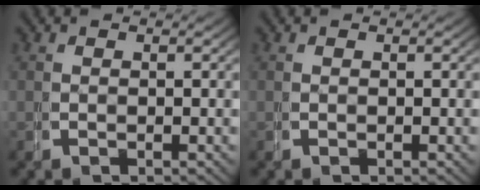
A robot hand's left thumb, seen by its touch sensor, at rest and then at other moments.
{"total": 0.0}